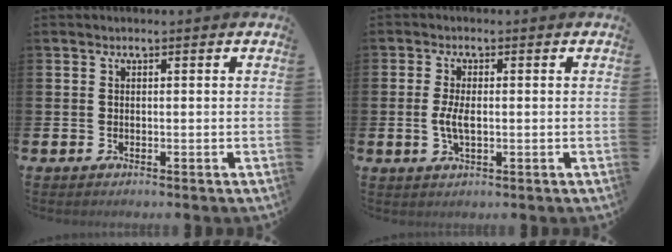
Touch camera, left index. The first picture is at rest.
{"total": 3.3, "force": [-0.1, 1.4, 3.0], "torque": [-0.055, 0.004, -0.004]}